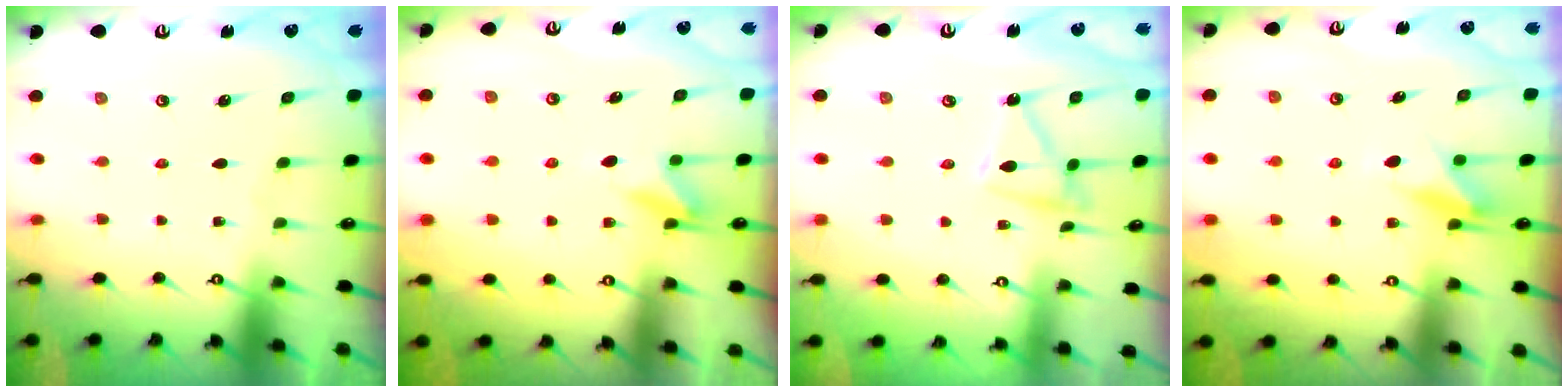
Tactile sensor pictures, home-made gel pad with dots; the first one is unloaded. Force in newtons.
{"total": 8.5, "press": 8.4, "slide": 1.1}
{"total": 11.4, "press": 11.4, "slide": 0.4}
{"total": 8.0, "press": 8.0, "slide": 0.5}